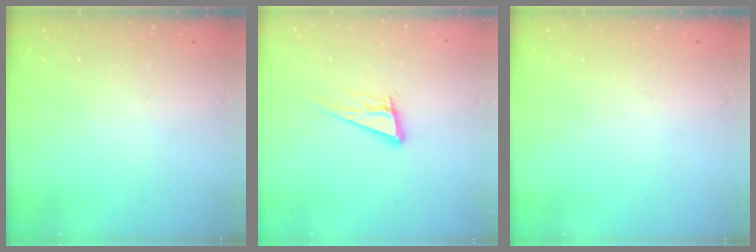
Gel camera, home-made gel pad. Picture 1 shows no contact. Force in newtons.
{"total": 11.5, "press": 11.2, "slide": 2.6}
{"total": 0.0}